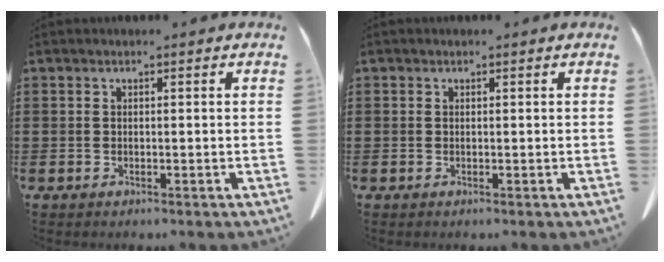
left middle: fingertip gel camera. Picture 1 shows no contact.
{"total": 0.0}